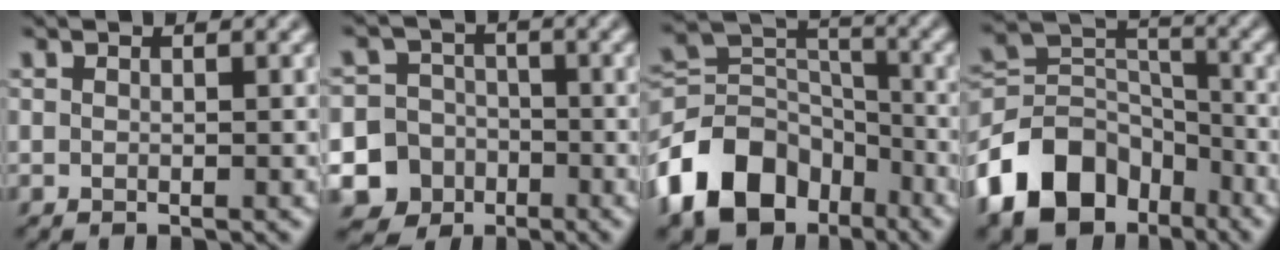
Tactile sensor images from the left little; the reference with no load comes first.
{"total": 11.1, "force": [-5.3, 9.7, 1.5], "torque": [-0.039, -0.035, -0.108]}
{"total": 11.5, "force": [-6.4, 7.7, 5.6], "torque": [-0.111, 0.011, -0.134]}
{"total": 11.3, "force": [-6.6, 7.4, 5.4], "torque": [-0.104, 0.010, -0.134]}